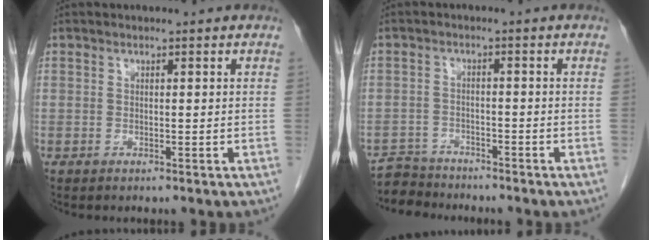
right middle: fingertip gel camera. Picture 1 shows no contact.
{"total": 2.9, "force": [-2.5, 1.0, -1.0], "torque": [0.018, -0.011, -0.048]}